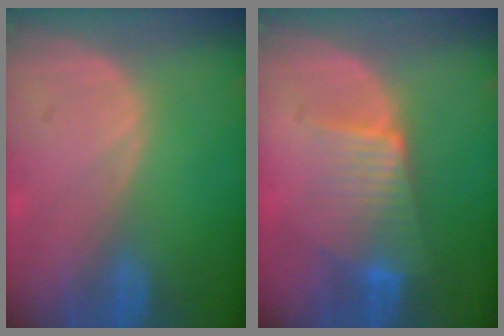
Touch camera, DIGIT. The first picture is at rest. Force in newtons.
{"total": 6.6, "press": 6.2, "slide": 2.4}